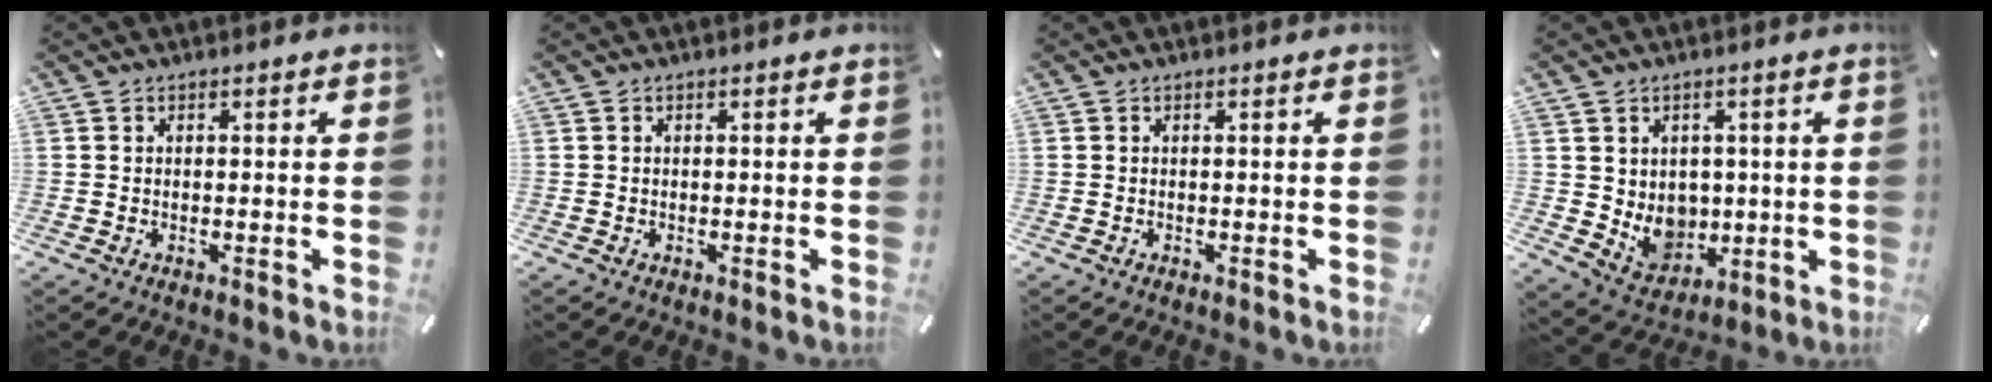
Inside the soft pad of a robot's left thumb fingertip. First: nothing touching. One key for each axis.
{"total": 0.0}
{"total": 0.0}
{"total": 7.1, "fx": 1.5, "fy": 6.7, "fz": 1.7, "tx": -0.035, "ty": -0.021, "tz": 0.037}